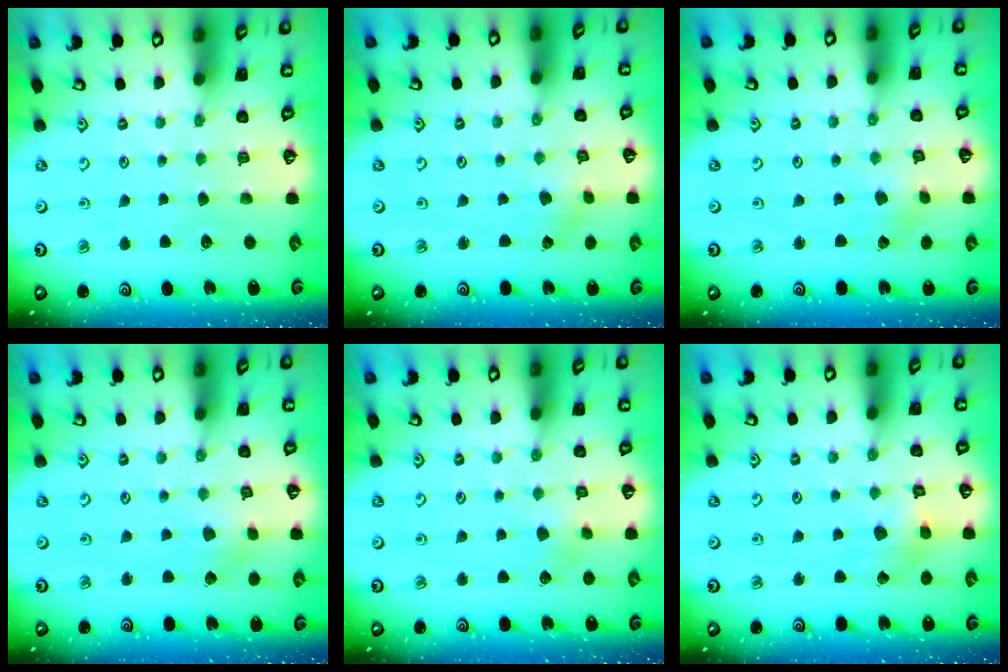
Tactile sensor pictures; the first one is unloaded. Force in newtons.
{"total": 0.6, "press": 0.6, "slide": 0.1}
{"total": 0.8, "press": 0.8, "slide": 0.1}
{"total": 2.7, "press": 2.7, "slide": 0.4}
{"total": 3.9, "press": 3.8, "slide": 1.1}
{"total": 3.4, "press": 3.4, "slide": 0.5}